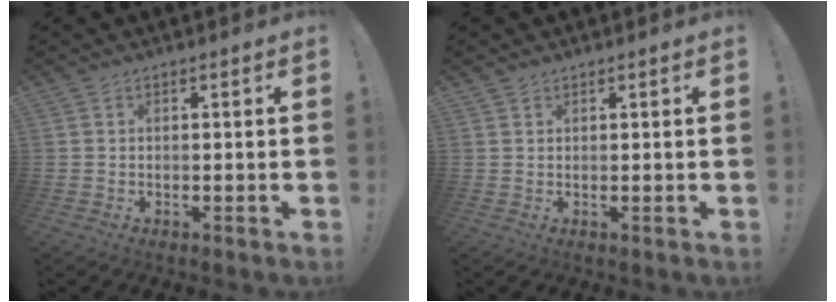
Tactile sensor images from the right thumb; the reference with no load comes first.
{"total": 0.8, "force": [0.8, 0.3, 0.2], "torque": [0.005, -0.005, 0.013]}